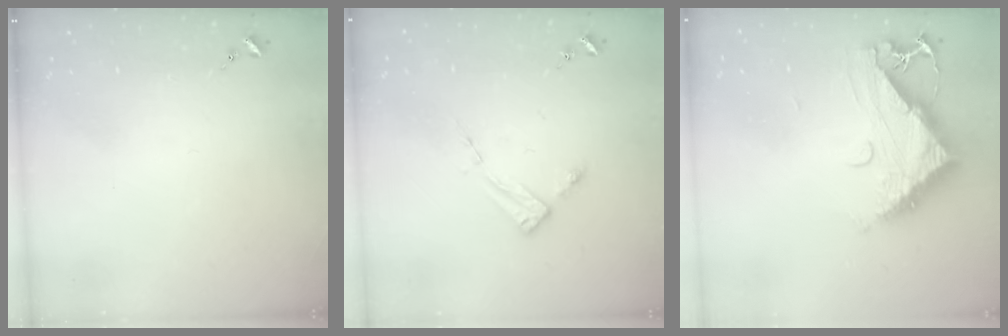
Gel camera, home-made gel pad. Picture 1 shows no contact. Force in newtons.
{"total": 3.4, "press": 3.4, "slide": 0.4}
{"total": 11.6, "press": 11.6, "slide": 1.1}